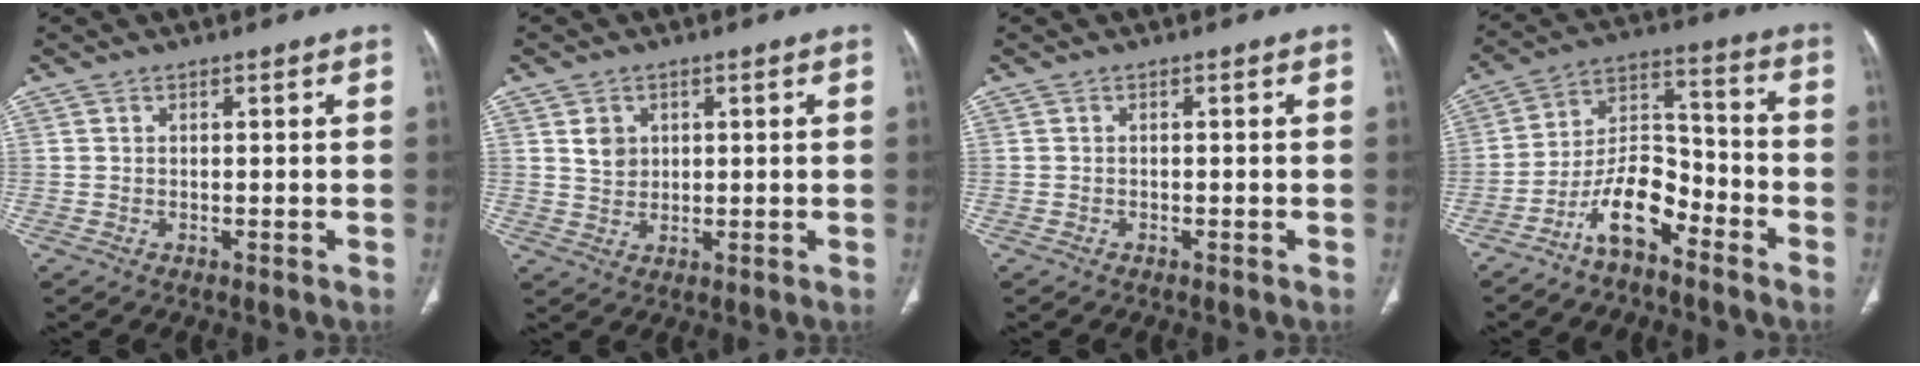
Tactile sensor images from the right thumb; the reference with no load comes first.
{"total": 3.6, "force": [1.3, 3.0, 1.6], "torque": [-0.011, -0.009, 0.028]}
{"total": 0.0}
{"total": 10.9, "force": [-7.2, 4.7, 6.7], "torque": [-0.115, 0.074, -0.141]}